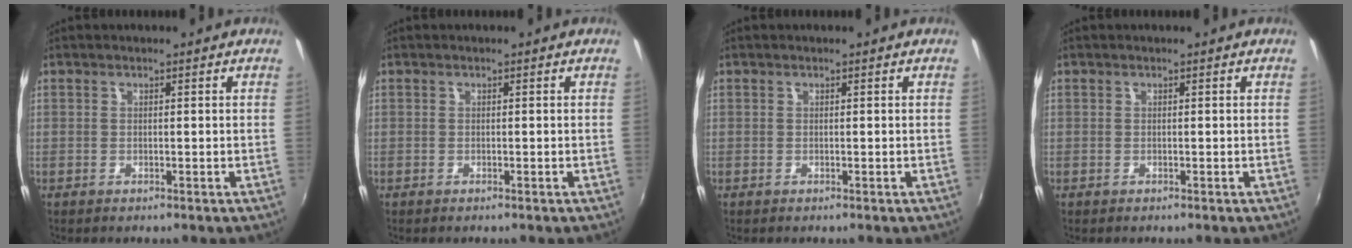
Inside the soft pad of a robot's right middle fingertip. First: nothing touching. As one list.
[{"total": 0.0}, {"total": 0.0}, {"total": 0.0}]